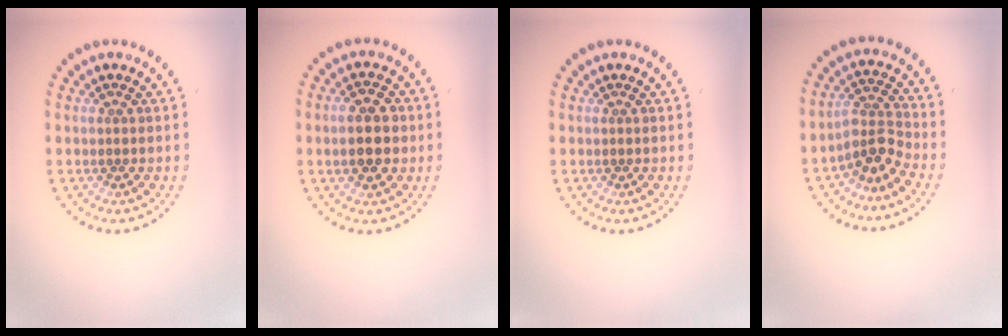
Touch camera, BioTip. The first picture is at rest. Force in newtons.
{"total": 4.5, "press": 4.5, "slide": 0.2}
{"total": 0.0}
{"total": 3.1, "press": 2.3, "slide": 2.1}